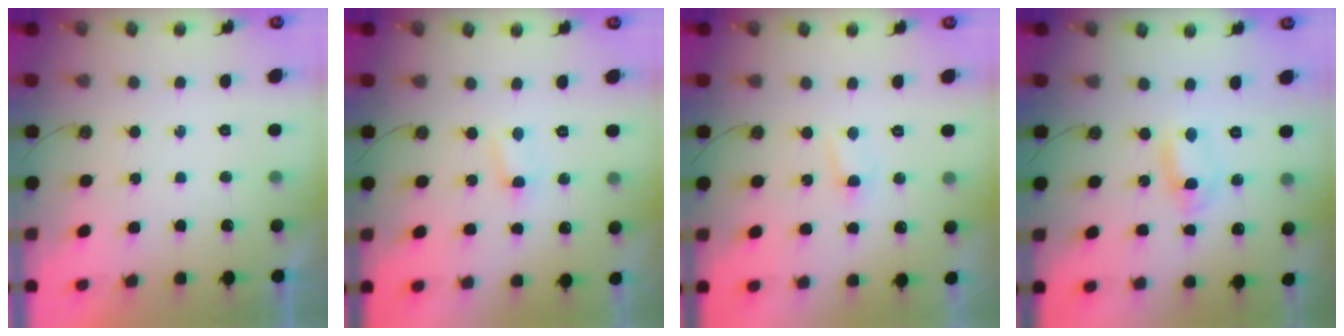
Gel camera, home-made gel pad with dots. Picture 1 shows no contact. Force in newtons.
{"total": 2.6, "press": 2.6, "slide": 0.4}
{"total": 2.8, "press": 2.8, "slide": 0.4}
{"total": 2.1, "press": 1.7, "slide": 1.2}